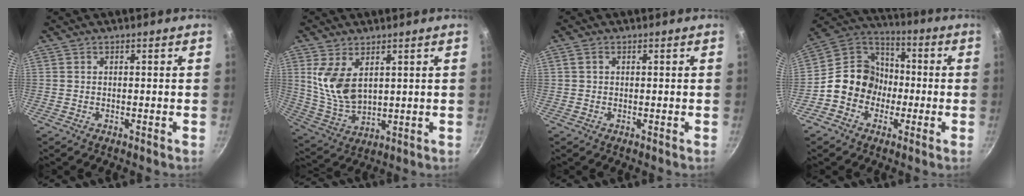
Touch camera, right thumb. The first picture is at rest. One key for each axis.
{"total": 10.2, "fx": 3.3, "fy": 5.9, "fz": 7.6, "tx": -0.145, "ty": -0.030, "tz": 0.078}
{"total": 1.1, "fx": 0.2, "fy": 0.9, "fz": 0.7, "tx": -0.013, "ty": 0.005, "tz": 0.004}
{"total": 12.5, "fx": -2.7, "fy": 11.0, "fz": 5.4, "tx": -0.042, "ty": 0.046, "tz": -0.069}